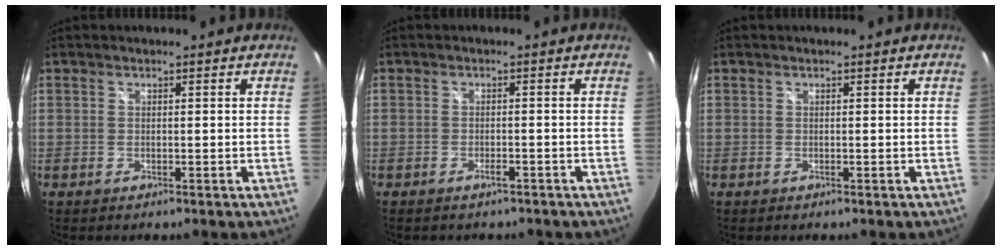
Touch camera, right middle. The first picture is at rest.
{"total": 1.8, "force": [-1.5, 0.8, 0.7], "torque": [-0.015, -0.002, -0.022]}
{"total": 0.0}